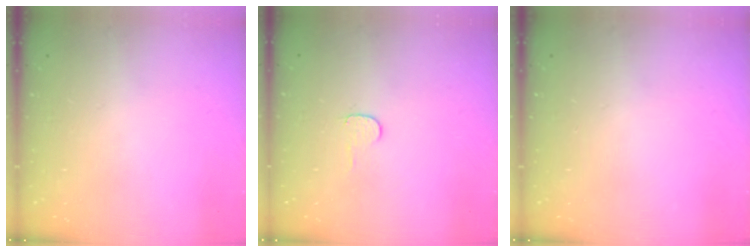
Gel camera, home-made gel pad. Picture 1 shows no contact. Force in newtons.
{"total": 4.0, "press": 4.0, "slide": 0.4}
{"total": 0.0}